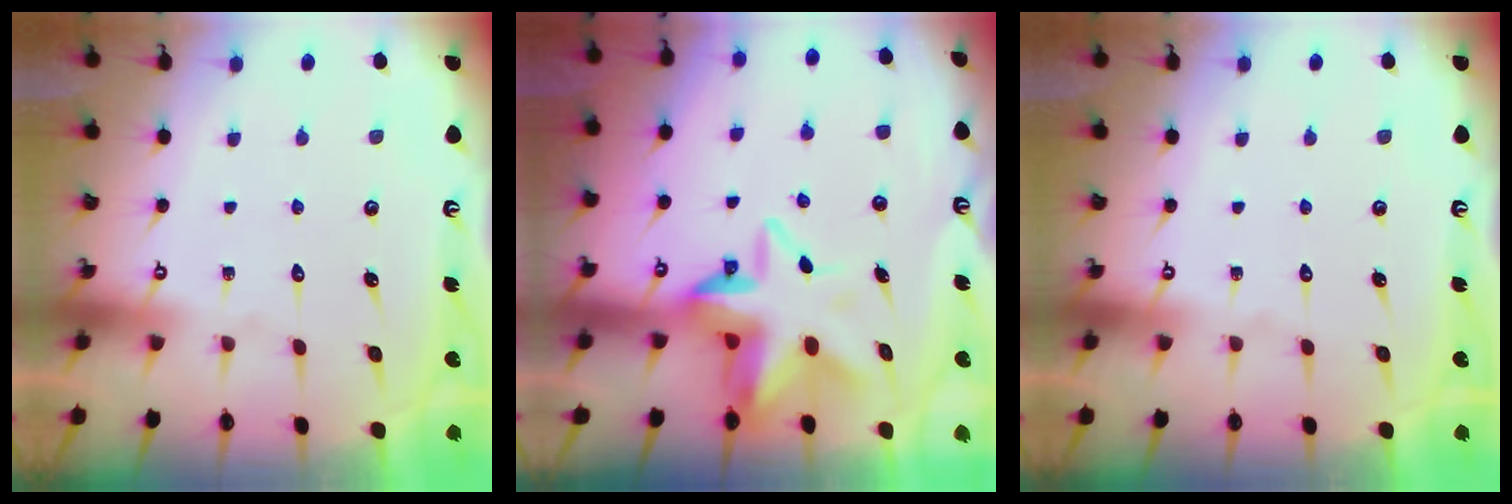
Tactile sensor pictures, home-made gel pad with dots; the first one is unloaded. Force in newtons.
{"total": 9.6, "press": 9.5, "slide": 1.6}
{"total": 0.0}